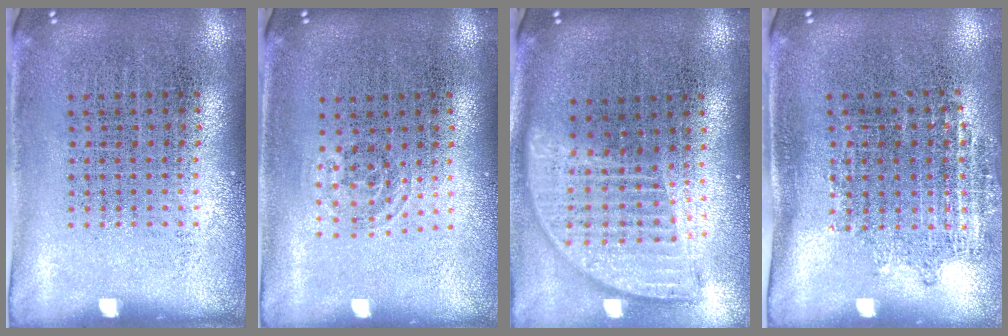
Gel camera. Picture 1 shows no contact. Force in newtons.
{"total": 0.7, "press": 0.5, "slide": 0.5}
{"total": 1.9, "press": 1.5, "slide": 1.1}
{"total": 1.1, "press": 0.9, "slide": 0.7}